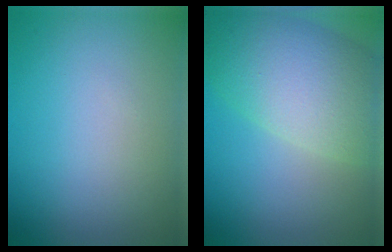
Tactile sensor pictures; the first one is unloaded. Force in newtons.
{"total": 8.9, "press": 8.9, "slide": 0.3}